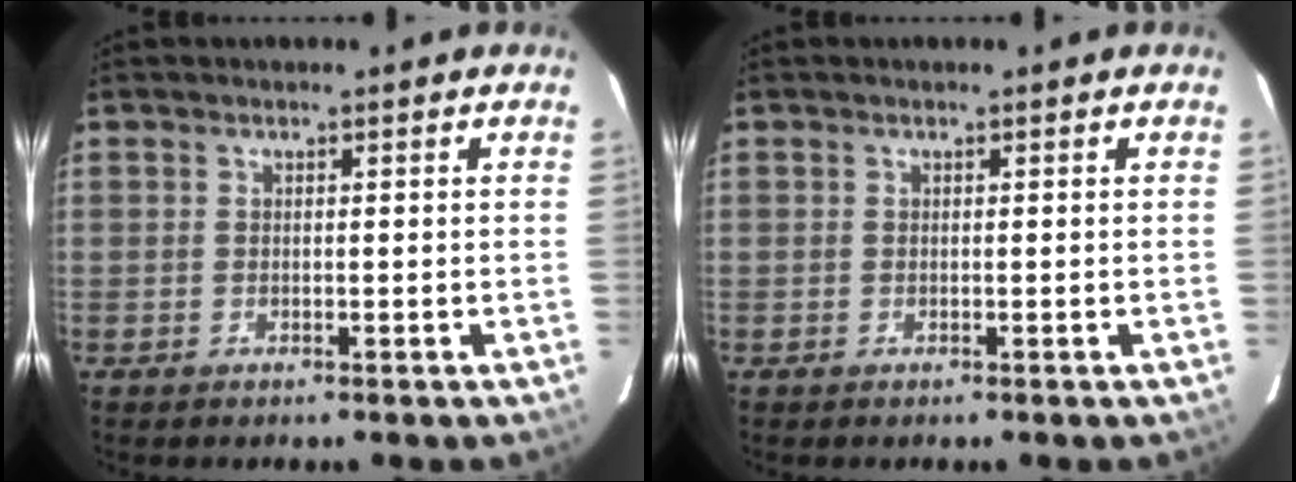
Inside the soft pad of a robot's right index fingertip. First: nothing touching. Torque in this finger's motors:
{"motor_torque": [0.00, 0.00, 0.00, 0.00]}